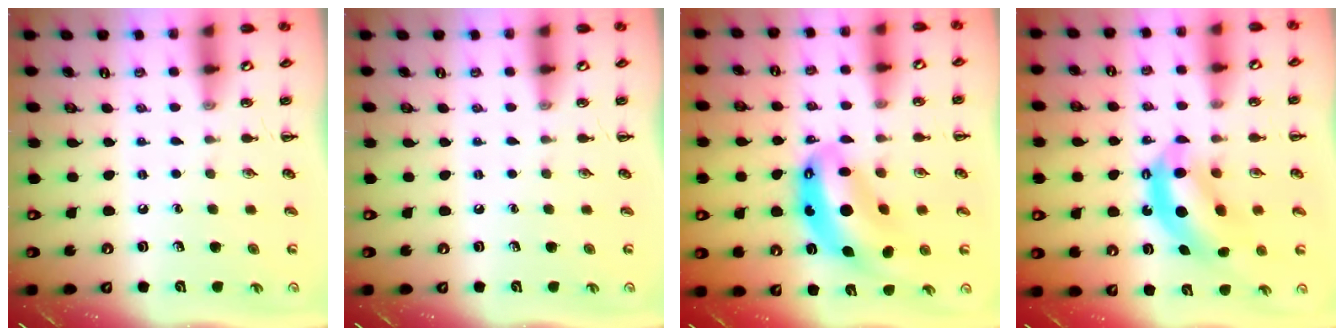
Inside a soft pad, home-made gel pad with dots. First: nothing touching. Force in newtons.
{"total": 0.0}
{"total": 12.8, "press": 12.4, "slide": 3.2}
{"total": 10.9, "press": 10.5, "slide": 2.7}